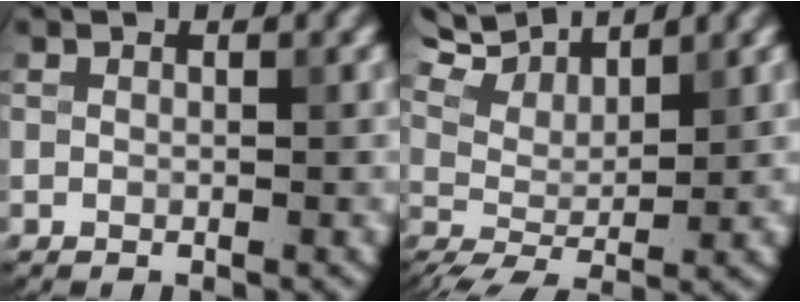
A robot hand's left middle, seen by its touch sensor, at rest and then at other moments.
{"total": 7.5, "force": [5.7, 2.1, 4.3], "torque": [-0.107, 0.019, 0.093]}